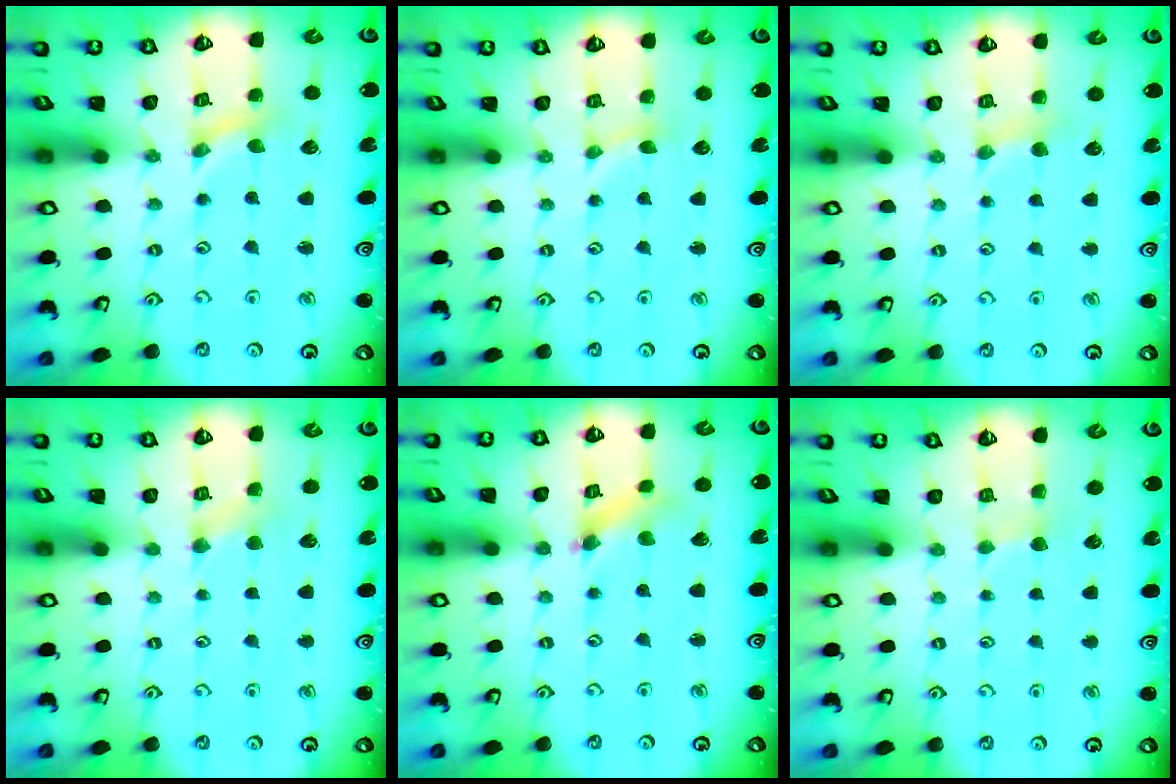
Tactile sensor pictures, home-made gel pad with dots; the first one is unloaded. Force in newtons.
{"total": 2.3, "press": 2.3, "slide": 0.3}
{"total": 3.1, "press": 3.1, "slide": 0.5}
{"total": 2.9, "press": 2.9, "slide": 0.3}
{"total": 3.7, "press": 3.6, "slide": 0.5}
{"total": 2.2, "press": 2.2, "slide": 0.2}